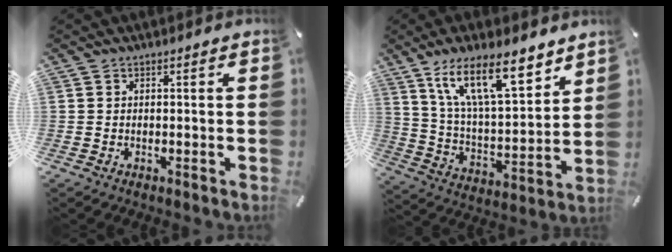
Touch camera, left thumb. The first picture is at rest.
{"total": 18.4, "force": [12.2, 6.5, 12.2], "torque": [-0.224, -0.052, 0.210]}